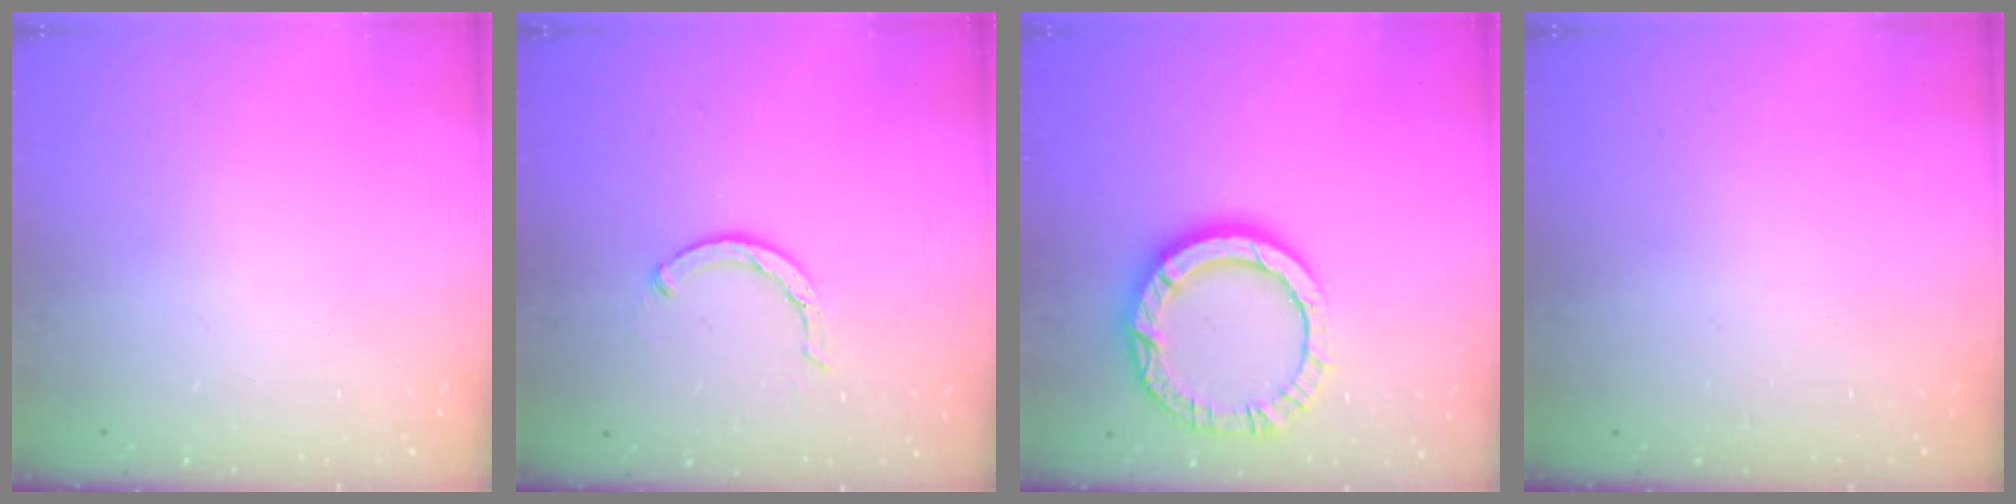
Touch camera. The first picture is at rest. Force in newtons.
{"total": 3.6, "press": 3.5, "slide": 0.5}
{"total": 12.7, "press": 12.6, "slide": 1.2}
{"total": 0.0}